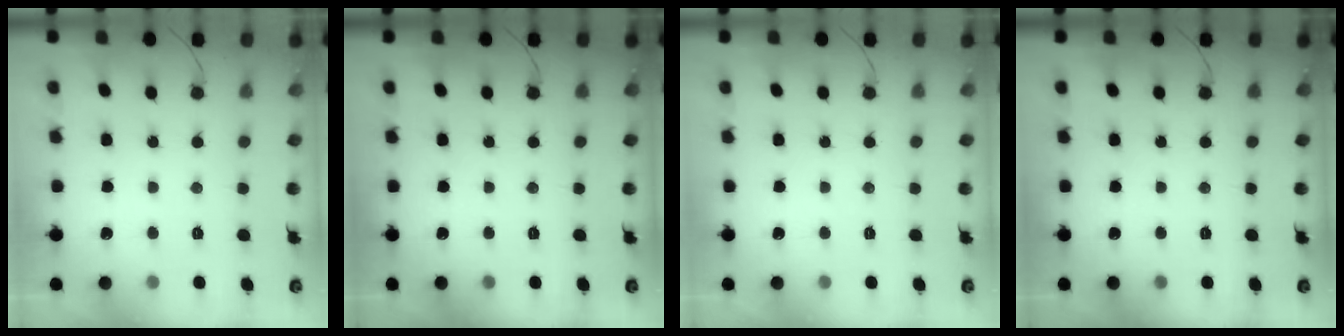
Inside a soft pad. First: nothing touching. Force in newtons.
{"total": 0.0}
{"total": 0.0}
{"total": 0.0}